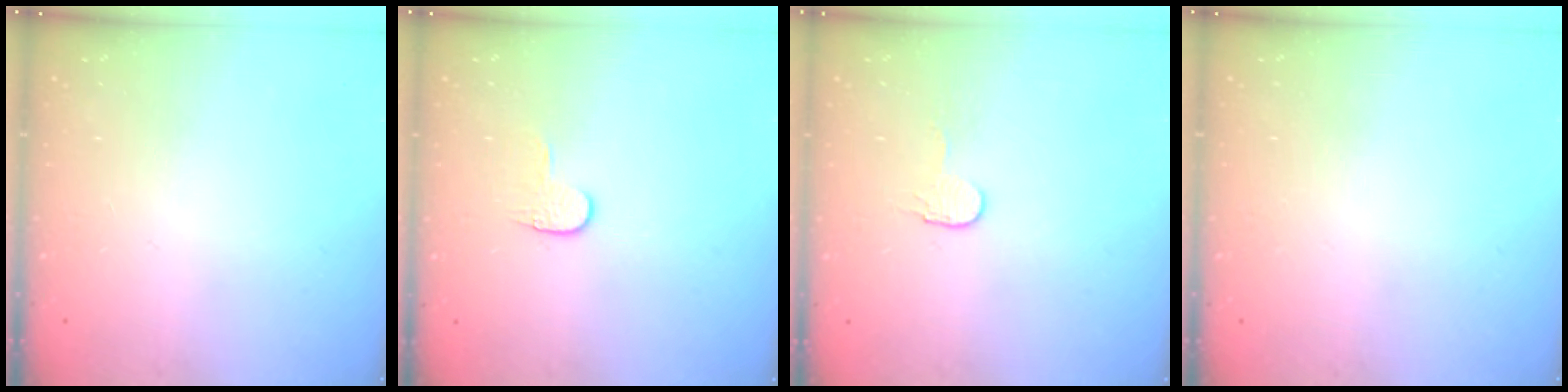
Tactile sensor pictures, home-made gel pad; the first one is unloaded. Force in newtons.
{"total": 3.7, "press": 3.6, "slide": 0.4}
{"total": 3.2, "press": 3.2, "slide": 0.3}
{"total": 0.0}